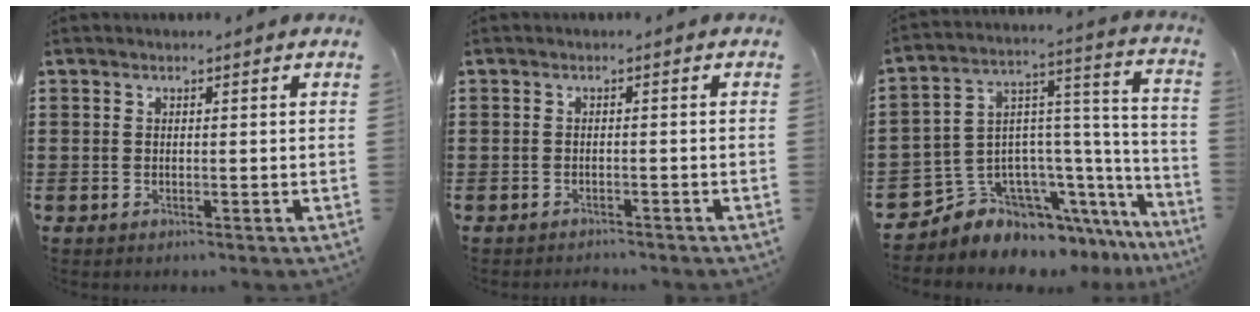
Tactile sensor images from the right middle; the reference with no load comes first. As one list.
[{"total": 0.8, "force": [-0.8, 0.0, 0.0], "torque": [-0.002, 0.001, -0.018]}, {"total": 6.7, "force": [-5.3, 4.1, 0.6], "torque": [-0.044, -0.019, -0.102]}]